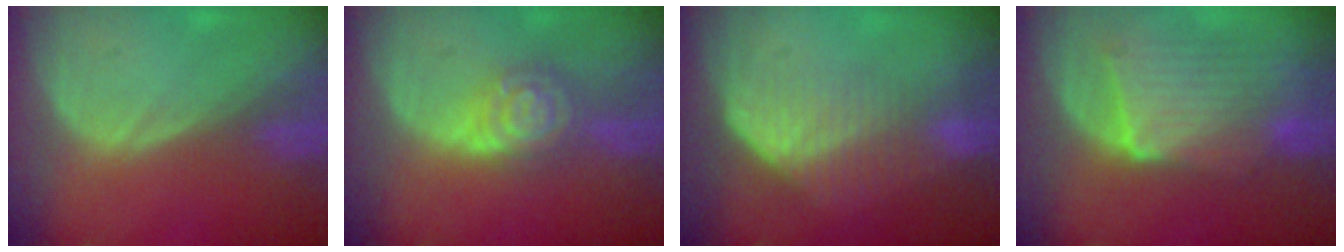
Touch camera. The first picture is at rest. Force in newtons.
{"total": 6.5, "press": 6.5, "slide": 0.5}
{"total": 7.5, "press": 6.2, "slide": 4.1}
{"total": 9.3, "press": 8.6, "slide": 3.4}